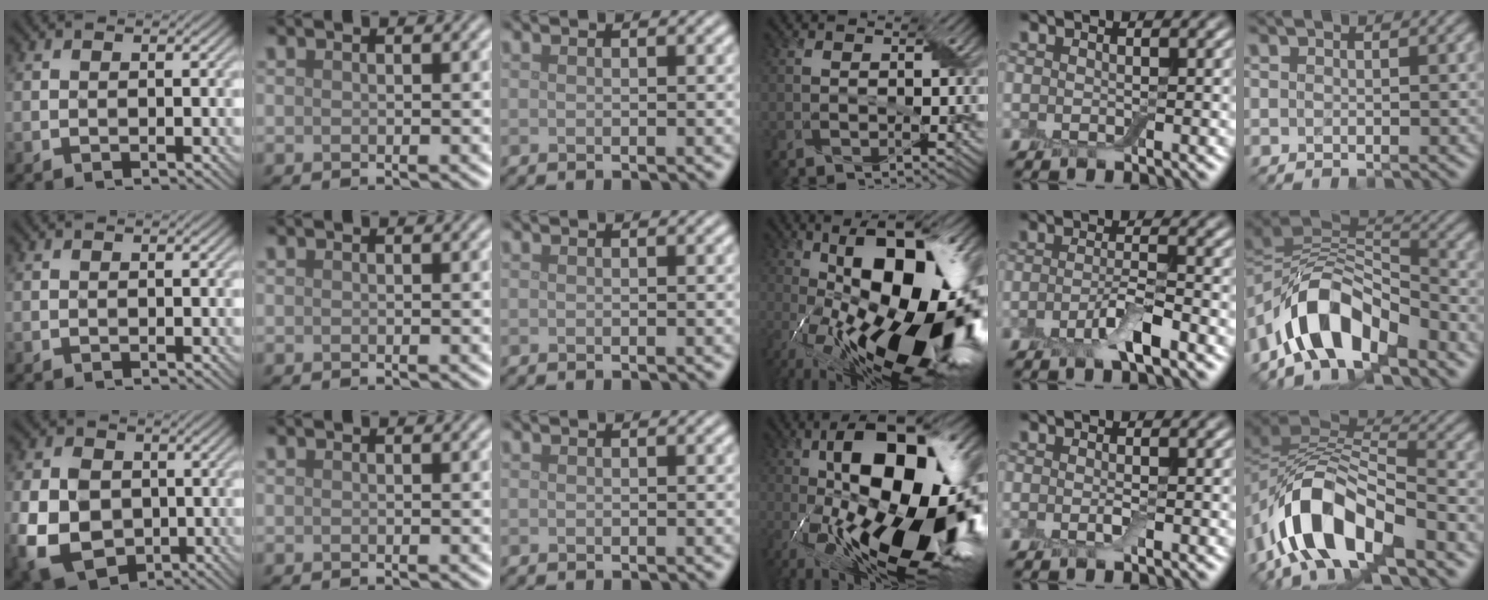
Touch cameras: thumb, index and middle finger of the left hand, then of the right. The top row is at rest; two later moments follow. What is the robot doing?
{"motion": "wrap", "object": "adhesive wrap"}